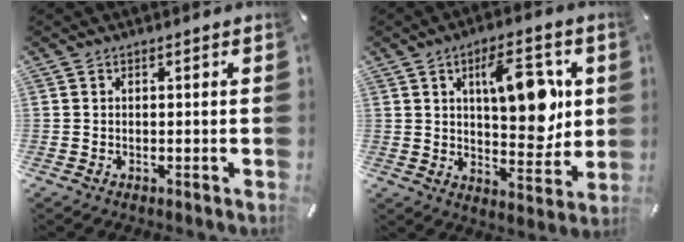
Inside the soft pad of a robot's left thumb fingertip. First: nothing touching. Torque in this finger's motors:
{"motor_torque": [0.08, 0.83, 0.25, -0.07, 0.39]}